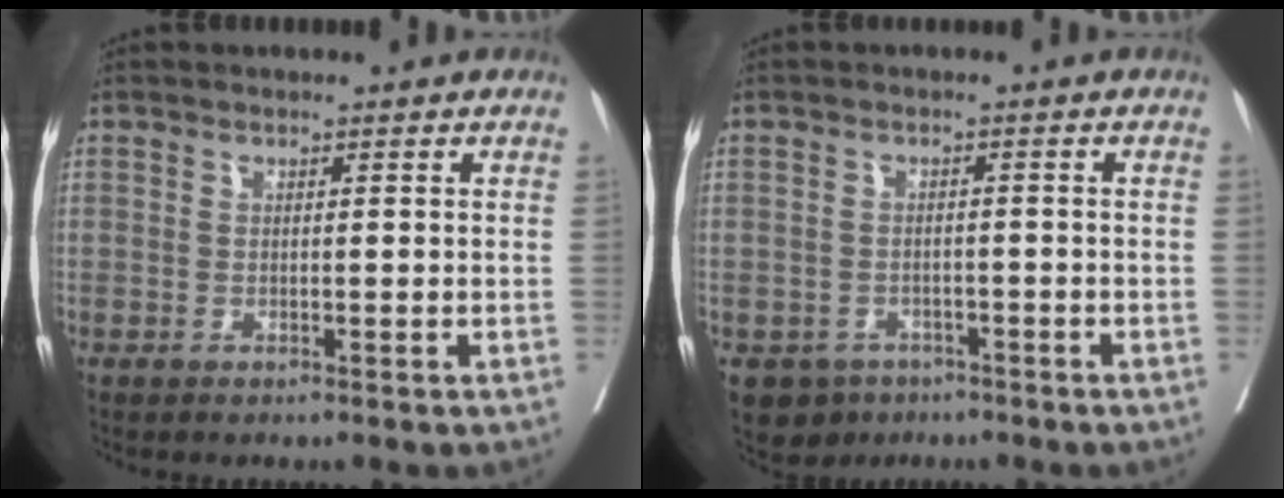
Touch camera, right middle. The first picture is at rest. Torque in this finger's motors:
{"motor_torque": [0.49, -0.33, 0.11, 0.02]}